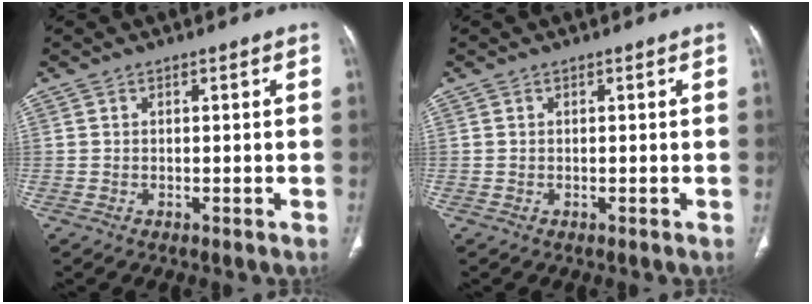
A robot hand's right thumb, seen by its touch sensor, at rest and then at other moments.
{"total": 0.0}